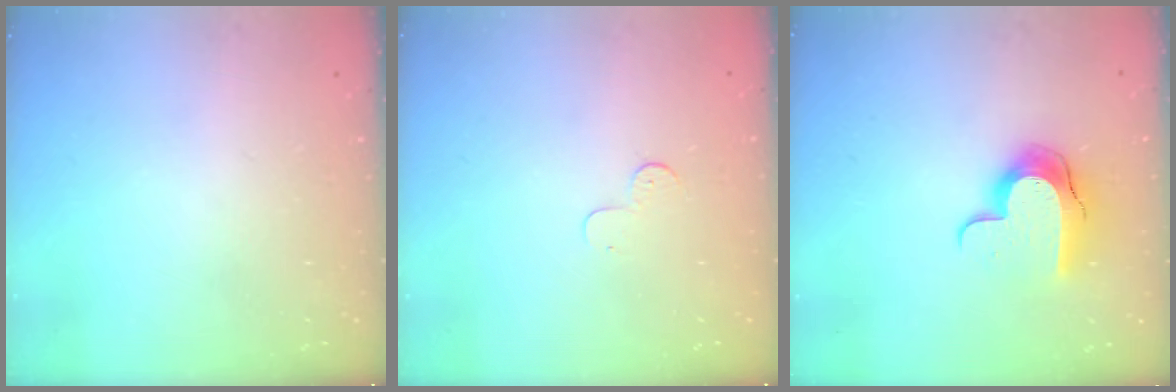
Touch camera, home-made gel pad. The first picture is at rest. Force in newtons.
{"total": 3.7, "press": 3.7, "slide": 0.3}
{"total": 10.5, "press": 10.5, "slide": 0.9}